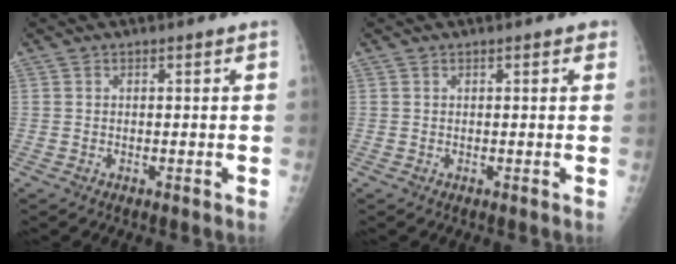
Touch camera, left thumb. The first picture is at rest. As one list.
[{"total": 1.0, "force": [0.6, 0.4, 0.7], "torque": [-0.006, 0.000, 0.003]}]